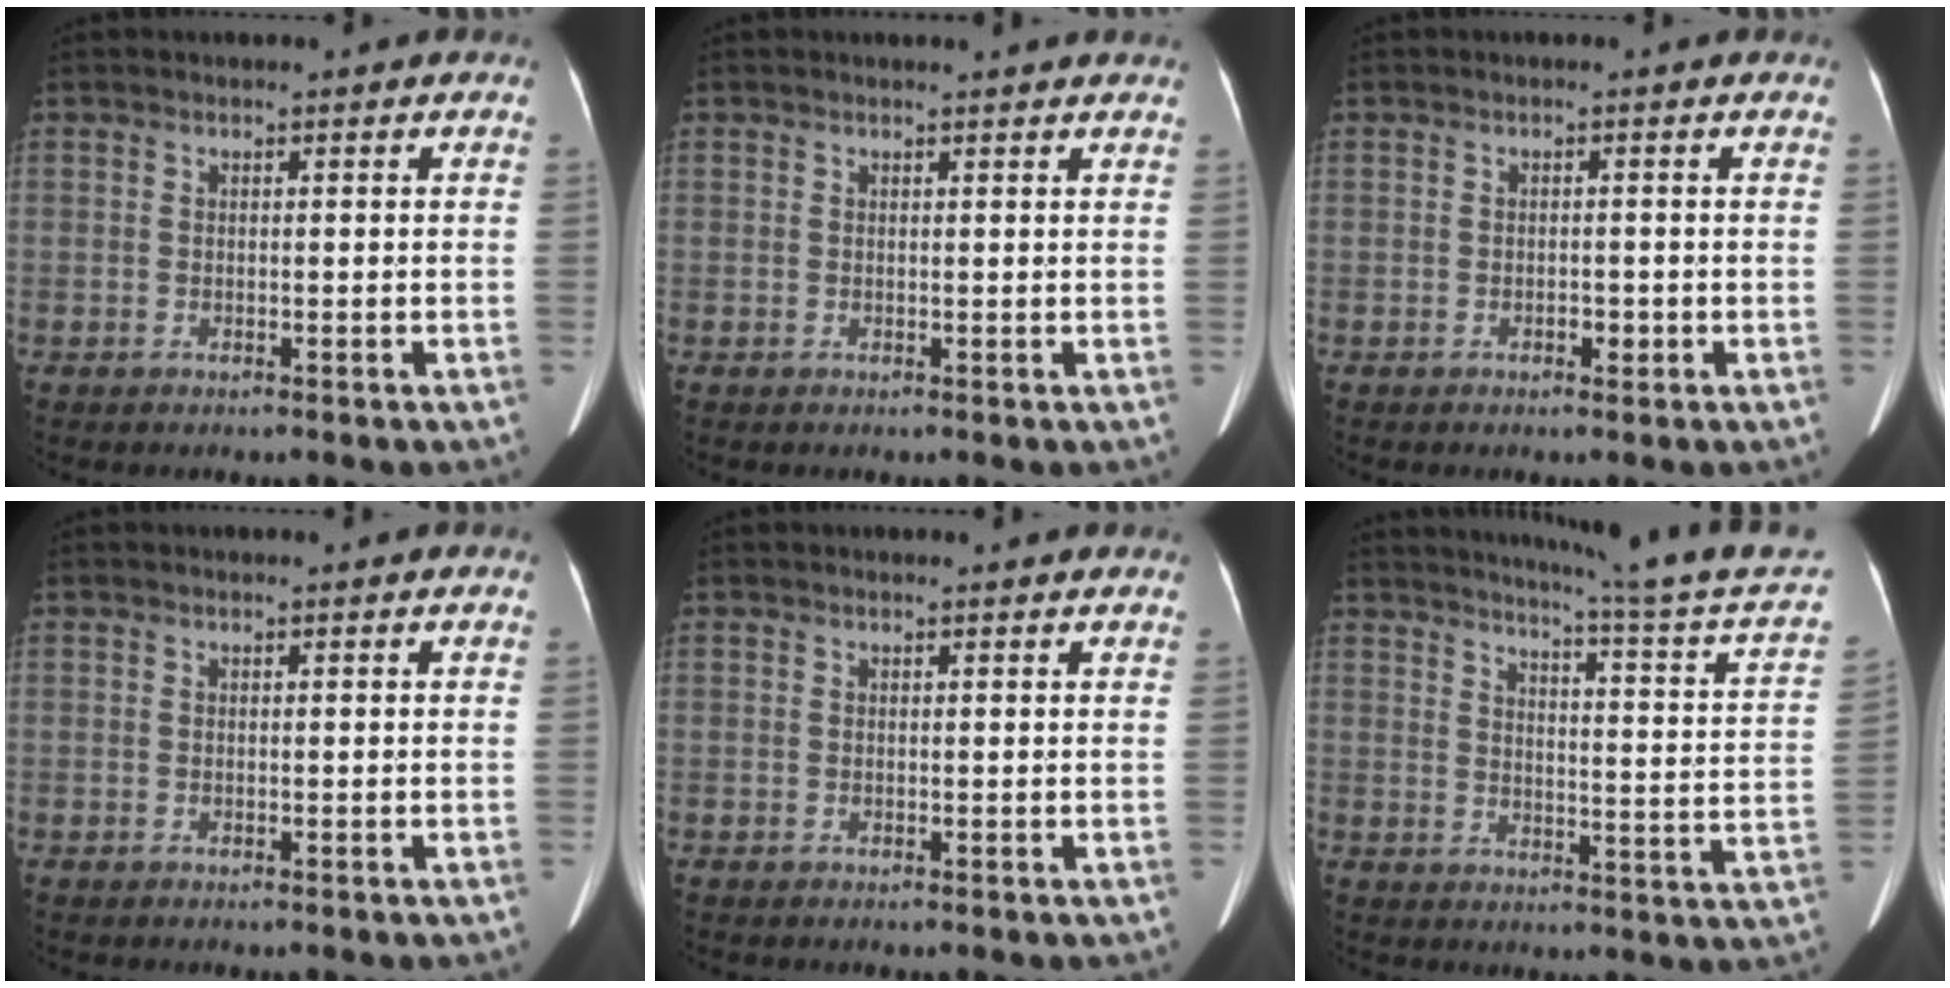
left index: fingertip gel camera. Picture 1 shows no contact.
{"total": 3.1, "force": [3.0, 0.1, 0.8], "torque": [-0.014, 0.006, 0.027]}
{"total": 1.2, "force": [-0.5, 0.7, 0.8], "torque": [-0.013, 0.001, -0.005]}
{"total": 0.0}
{"total": 1.2, "force": [1.2, 0.1, 0.2], "torque": [-0.010, 0.003, 0.009]}
{"total": 19.3, "force": [17.3, -2.8, 8.1], "torque": [-0.128, -0.088, 0.204]}